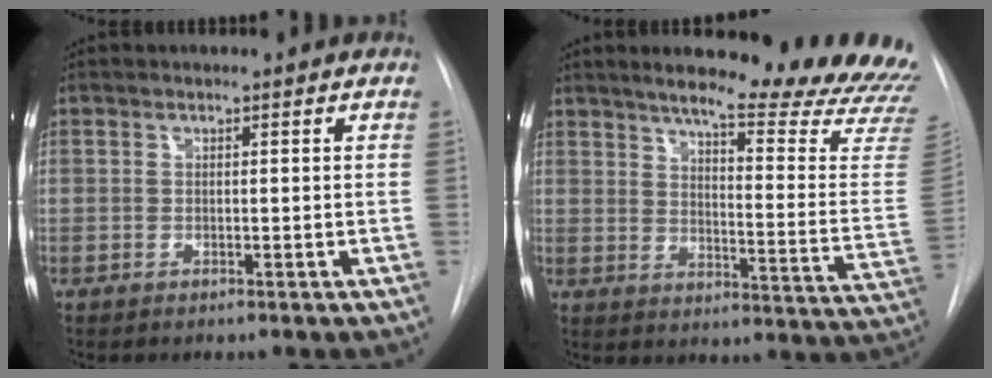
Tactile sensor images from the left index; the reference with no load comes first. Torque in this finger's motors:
{"motor_torque": [0.68, -0.98, 0.04, 0.06]}